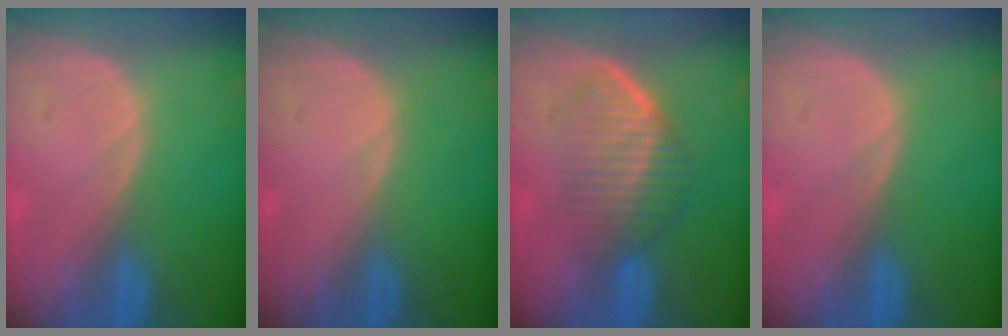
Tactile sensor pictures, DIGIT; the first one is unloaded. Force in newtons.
{"total": 0.0}
{"total": 7.1, "press": 6.1, "slide": 3.6}
{"total": 0.0}